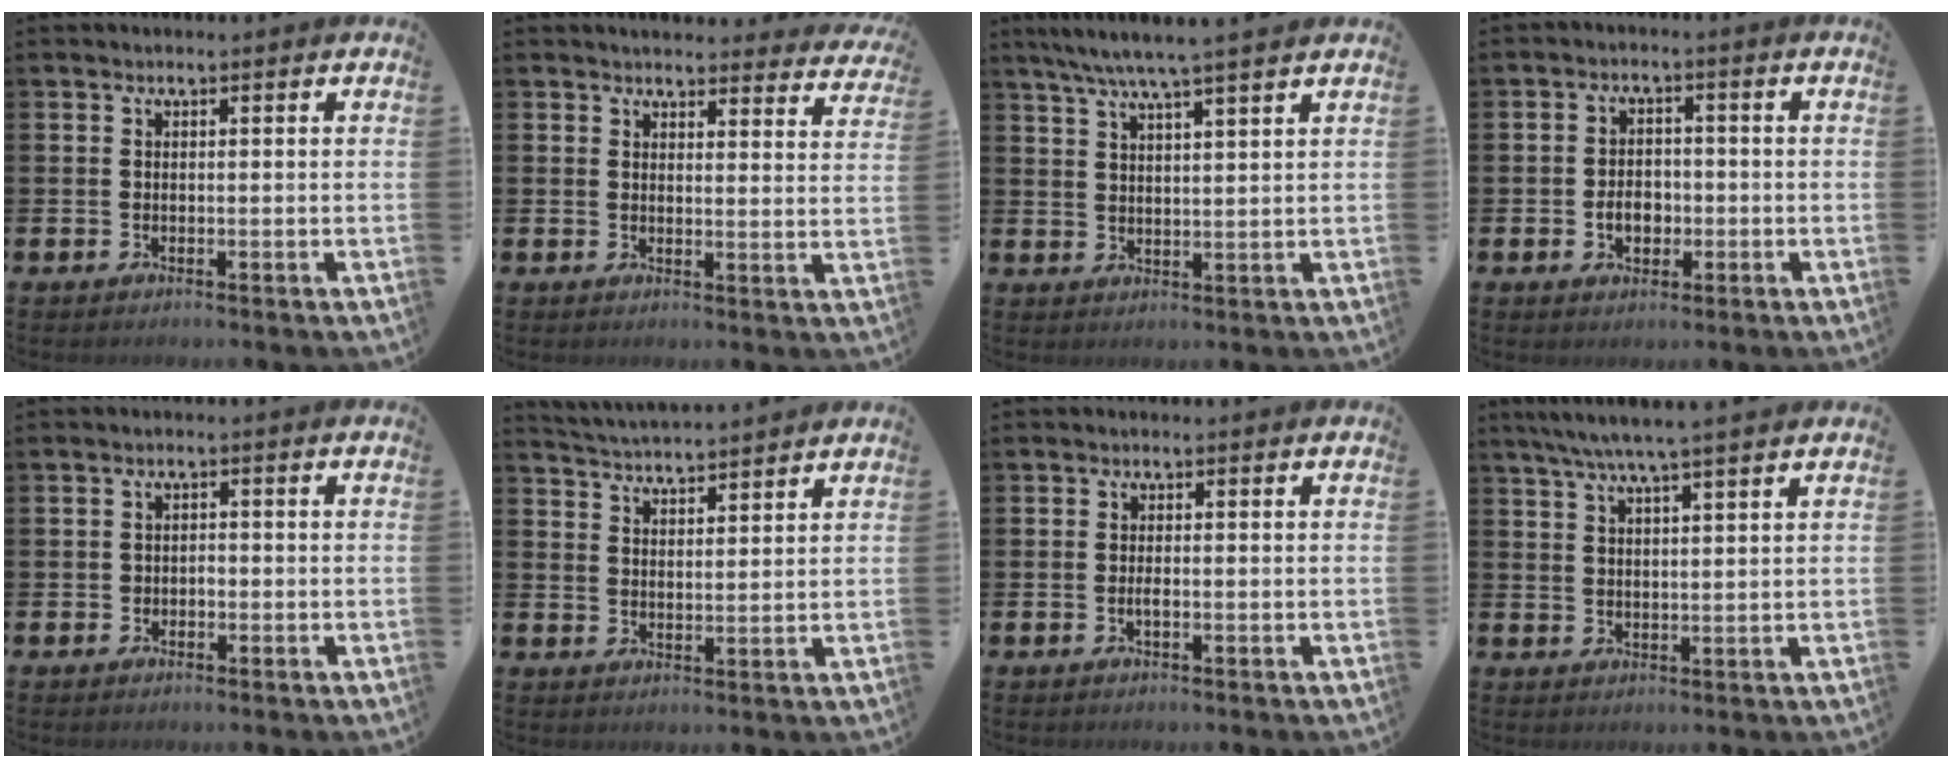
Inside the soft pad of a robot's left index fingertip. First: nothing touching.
{"total": 3.7, "force": [3.7, 0.6, 0.1], "torque": [0.000, -0.026, 0.065]}
{"total": 5.7, "force": [5.1, -0.7, 2.3], "torque": [-0.065, -0.018, 0.091]}
{"total": 3.5, "force": [-0.9, 2.6, 2.1], "torque": [-0.023, -0.004, -0.024]}
{"total": 1.3, "force": [-0.3, 1.1, 0.6], "torque": [-0.001, 0.000, -0.011]}
{"total": 4.4, "force": [4.3, -0.2, -0.3], "torque": [-0.014, -0.025, 0.078]}
{"total": 0.9, "force": [-0.3, 0.2, 0.8], "torque": [-0.020, 0.000, -0.003]}
{"total": 5.3, "force": [4.7, -0.5, 2.3], "torque": [-0.063, -0.012, 0.085]}